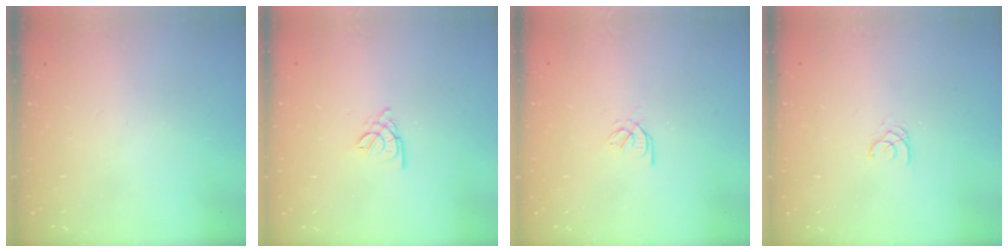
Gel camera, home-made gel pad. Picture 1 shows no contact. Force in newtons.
{"total": 2.3, "press": 2.3, "slide": 0.5}
{"total": 2.1, "press": 2.0, "slide": 0.5}
{"total": 1.7, "press": 1.7, "slide": 0.2}